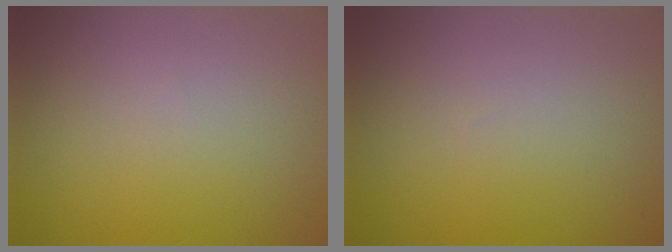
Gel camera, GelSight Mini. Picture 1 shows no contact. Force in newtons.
{"total": 0.0}